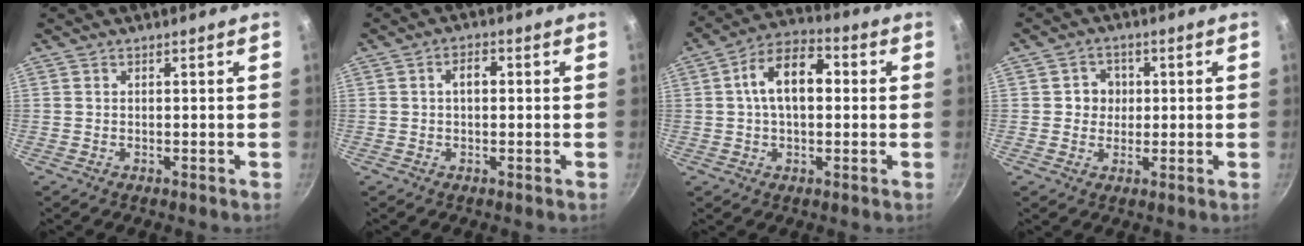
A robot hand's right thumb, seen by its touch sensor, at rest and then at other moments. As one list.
[{"total": 3.0, "force": [0.4, 1.7, 2.4], "torque": [-0.034, 0.010, 0.002]}, {"total": 11.6, "force": [1.5, 6.9, 9.2], "torque": [-0.125, 0.030, 0.010]}, {"total": 4.0, "force": [0.4, 3.8, 1.1], "torque": [0.014, 0.003, 0.000]}]